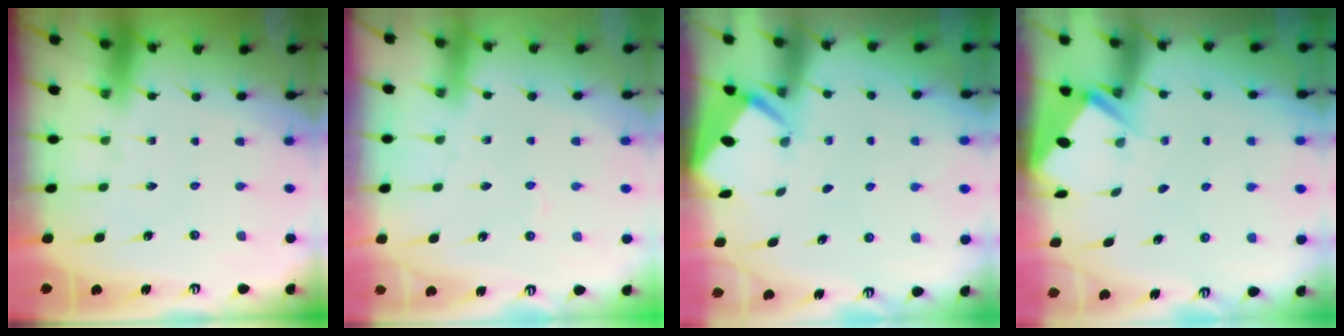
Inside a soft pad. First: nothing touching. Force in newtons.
{"total": 2.6, "press": 2.5, "slide": 0.5}
{"total": 2.5, "press": 2.5, "slide": 0.0}
{"total": 3.0, "press": 2.9, "slide": 0.4}